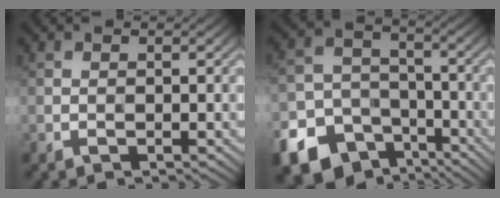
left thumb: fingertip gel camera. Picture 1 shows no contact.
{"total": 13.9, "force": [-8.6, 9.8, 4.9], "torque": [-0.146, -0.058, -0.117]}